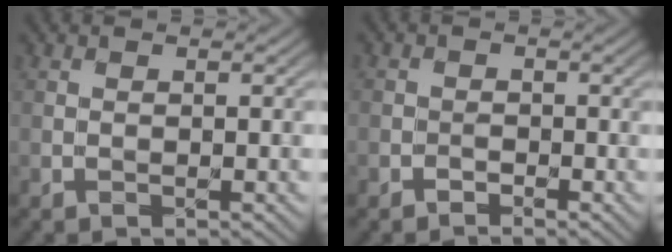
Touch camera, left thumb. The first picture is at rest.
{"total": 2.7, "force": [-0.8, 2.3, -1.1], "torque": [0.038, 0.012, -0.044]}